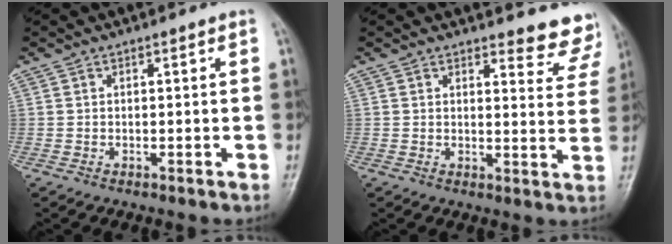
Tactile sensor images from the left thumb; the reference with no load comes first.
{"total": 8.2, "force": [7.9, 2.3, 0.8], "torque": [0.030, -0.067, 0.066]}